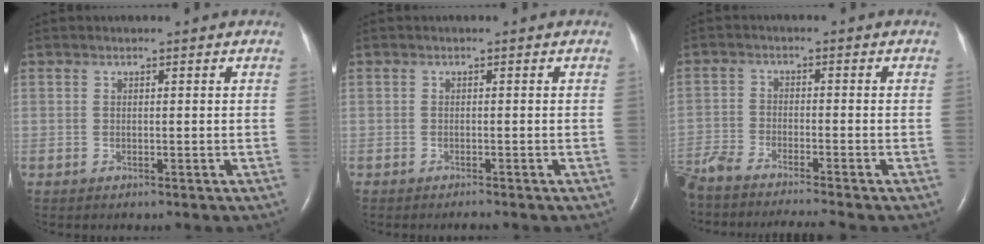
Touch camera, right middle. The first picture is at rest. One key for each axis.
{"total": 0.8, "fx": -0.7, "fy": 0.0, "fz": 0.3, "tx": -0.010, "ty": -0.002, "tz": -0.011}
{"total": 11.9, "fx": -10.9, "fy": -0.3, "fz": 4.9, "tx": -0.078, "ty": -0.015, "tz": -0.182}